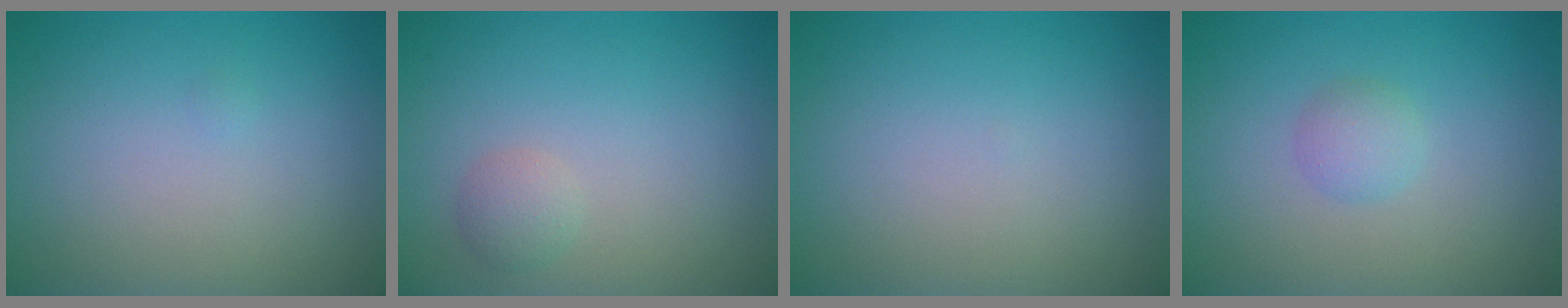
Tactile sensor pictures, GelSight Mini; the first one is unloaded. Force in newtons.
{"total": 1.3, "press": 1.3, "slide": 0.1}
{"total": 0.0}
{"total": 1.5, "press": 1.5, "slide": 0.1}